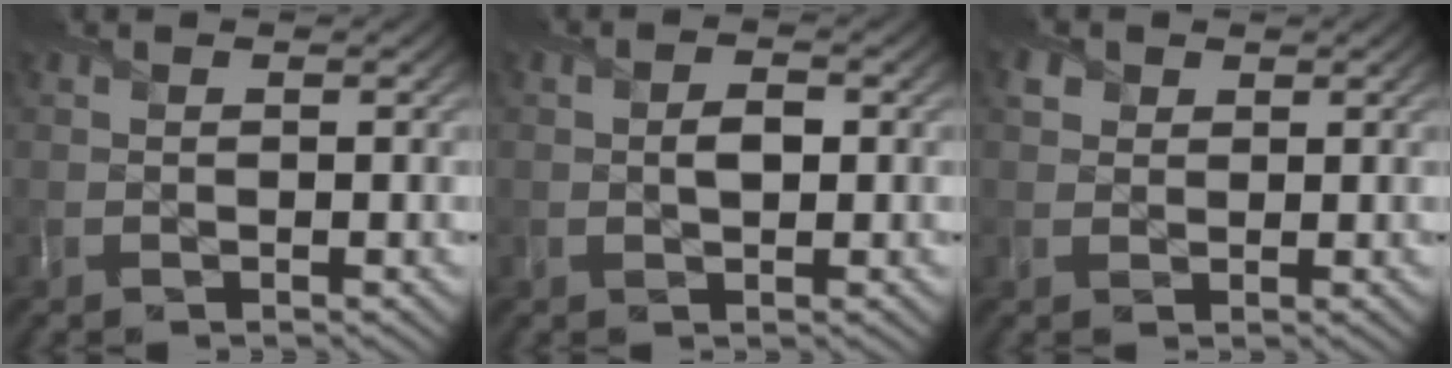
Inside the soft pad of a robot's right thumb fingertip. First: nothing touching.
{"total": 1.9, "force": [0.0, 1.2, 1.5], "torque": [-0.027, 0.000, 0.001]}
{"total": 1.6, "force": [0.8, 1.3, 0.1], "torque": [-0.005, 0.000, 0.017]}